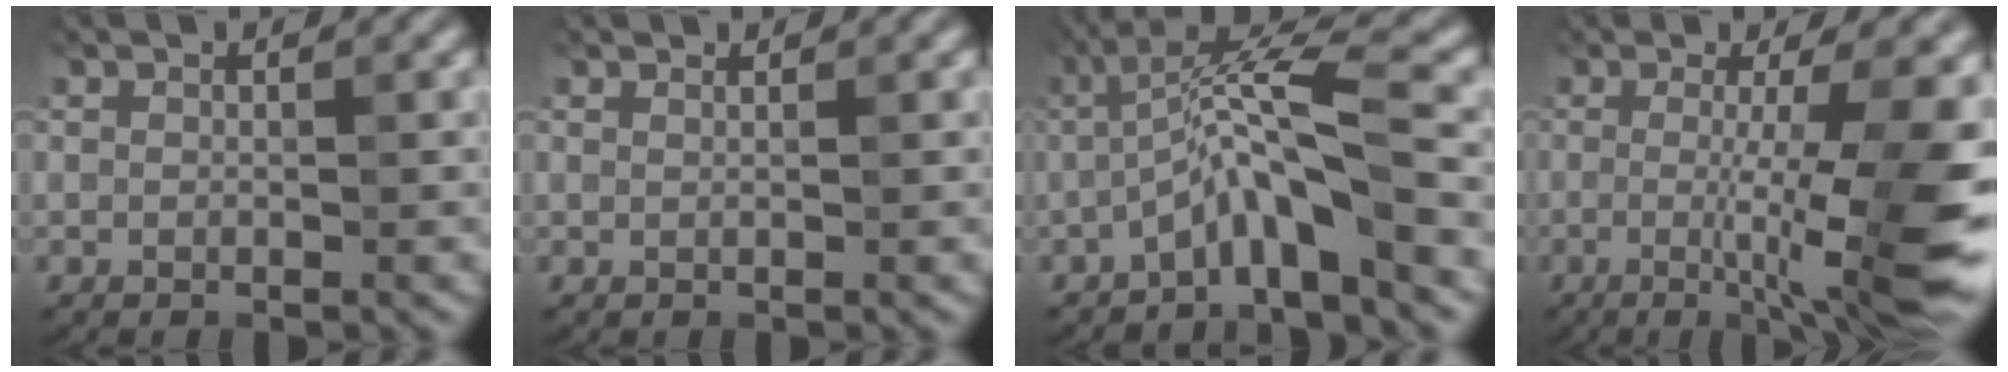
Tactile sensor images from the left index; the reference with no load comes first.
{"total": 1.1, "force": [1.0, 0.2, 0.2], "torque": [-0.006, -0.007, 0.007]}
{"total": 6.2, "force": [-2.1, 0.9, 5.8], "torque": [-0.105, 0.016, -0.048]}
{"total": 10.5, "force": [-1.3, 2.0, 10.2], "torque": [-0.136, -0.017, -0.019]}